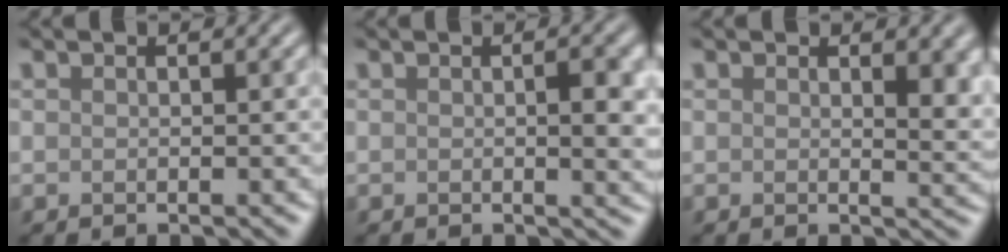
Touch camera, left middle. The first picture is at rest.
{"total": 2.9, "force": [0.1, 0.6, 2.8], "torque": [-0.037, -0.001, 0.001]}
{"total": 3.0, "force": [1.0, 1.1, 2.6], "torque": [-0.027, -0.005, 0.016]}